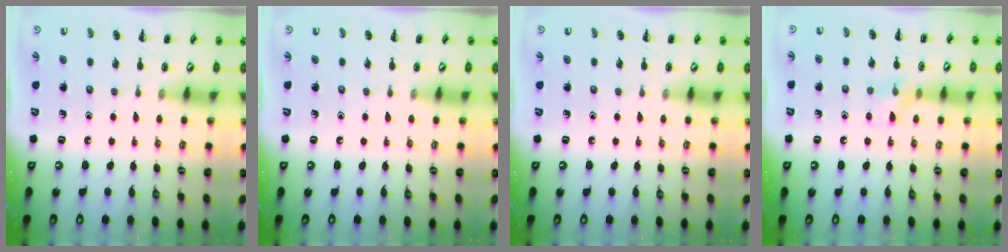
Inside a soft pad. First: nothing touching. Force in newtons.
{"total": 0.0}
{"total": 0.0}
{"total": 5.8, "press": 5.7, "slide": 1.0}